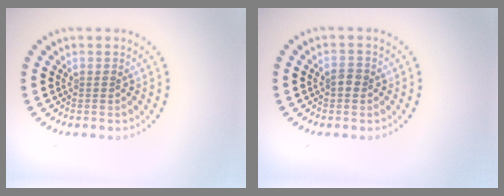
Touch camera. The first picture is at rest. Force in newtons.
{"total": 1.3, "press": 1.3, "slide": 0.2}